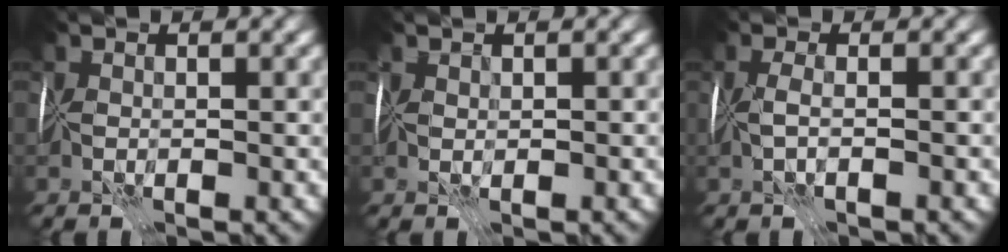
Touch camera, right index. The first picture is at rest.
{"total": 0.7, "force": [0.6, -0.2, -0.3], "torque": [0.007, 0.000, 0.009]}
{"total": 1.0, "force": [-0.6, -0.4, 0.7], "torque": [-0.017, -0.004, -0.008]}